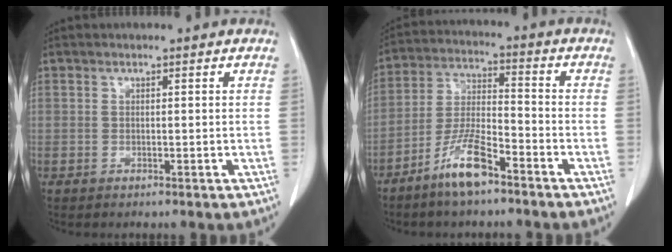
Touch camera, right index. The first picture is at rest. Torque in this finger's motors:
{"motor_torque": [0.68, -0.53, 0.20, 0.09]}